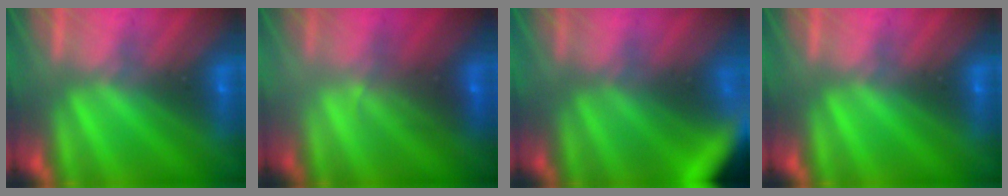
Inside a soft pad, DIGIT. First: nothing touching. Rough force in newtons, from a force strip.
{"total": 2.1}
{"total": 8.0}
{"total": 0.0}